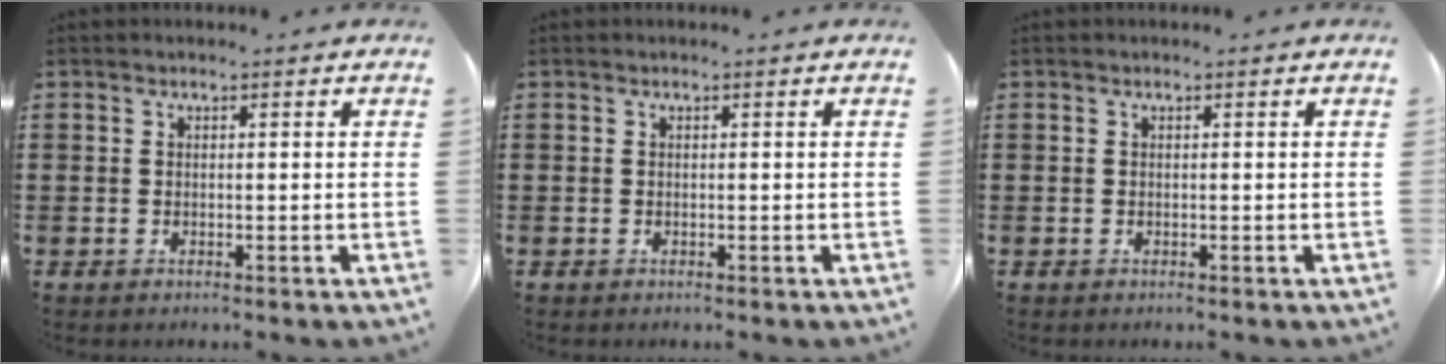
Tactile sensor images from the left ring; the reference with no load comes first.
{"total": 0.0}
{"total": 0.0}